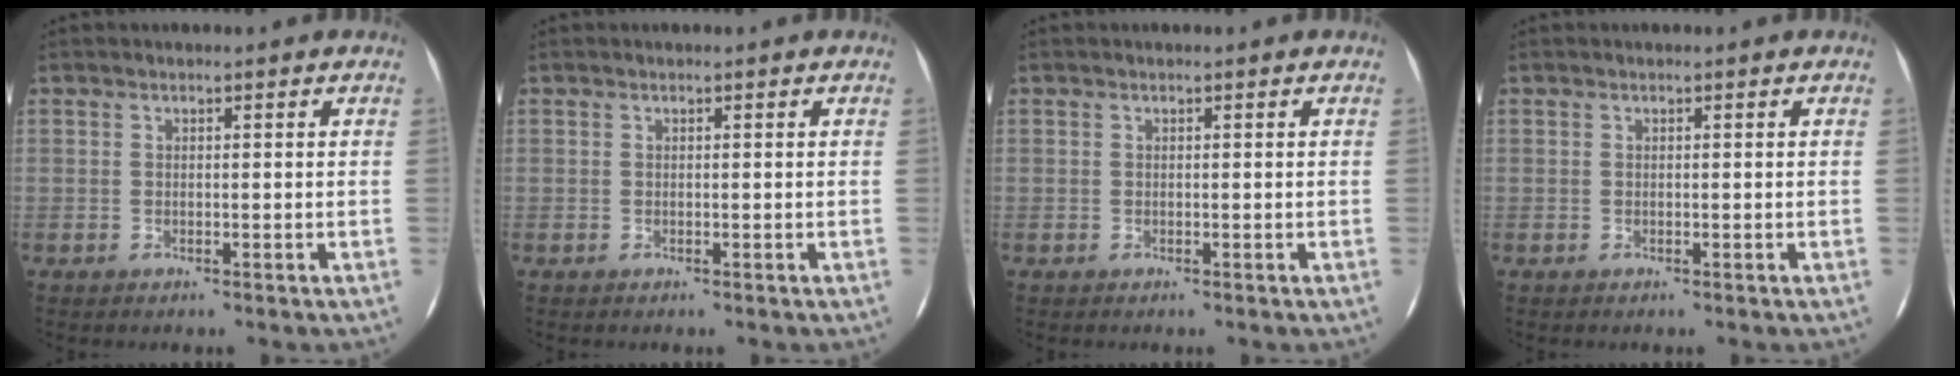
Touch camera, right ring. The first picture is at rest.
{"total": 0.0}
{"total": 0.0}
{"total": 0.0}